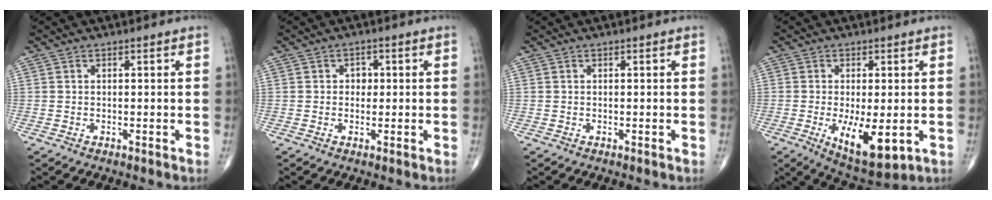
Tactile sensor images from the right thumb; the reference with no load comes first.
{"total": 2.0, "force": [0.2, 1.7, 1.0], "torque": [-0.001, 0.004, 0.000]}
{"total": 0.0}
{"total": 10.3, "force": [-2.4, 4.1, 9.2], "torque": [-0.142, -0.023, -0.028]}